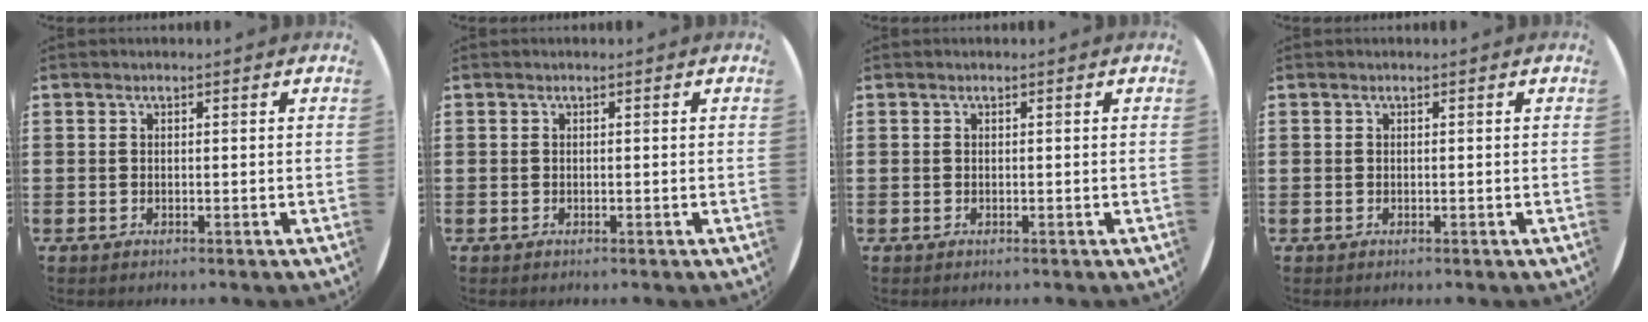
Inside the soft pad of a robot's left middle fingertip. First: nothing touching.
{"total": 0.0}
{"total": 0.0}
{"total": 0.0}